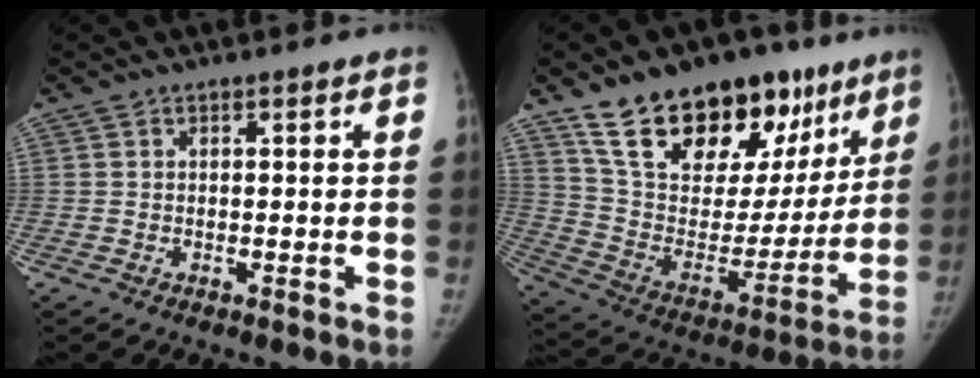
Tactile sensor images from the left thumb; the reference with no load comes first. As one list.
[{"total": 28.9, "force": [18.1, 15.5, 16.4], "torque": [-0.211, -0.040, 0.298]}]